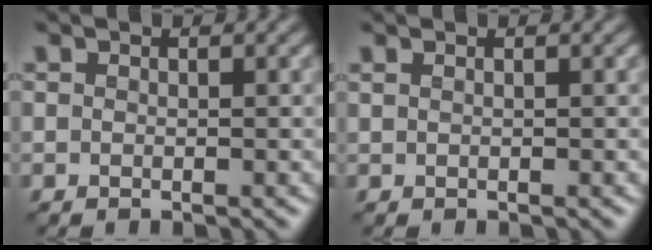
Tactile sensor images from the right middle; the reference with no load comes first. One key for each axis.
{"total": 0.0}